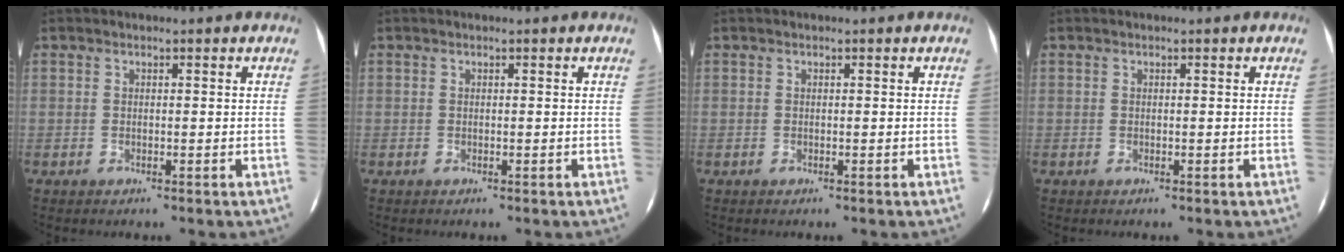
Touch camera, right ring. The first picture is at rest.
{"total": 0.0}
{"total": 0.0}
{"total": 0.0}